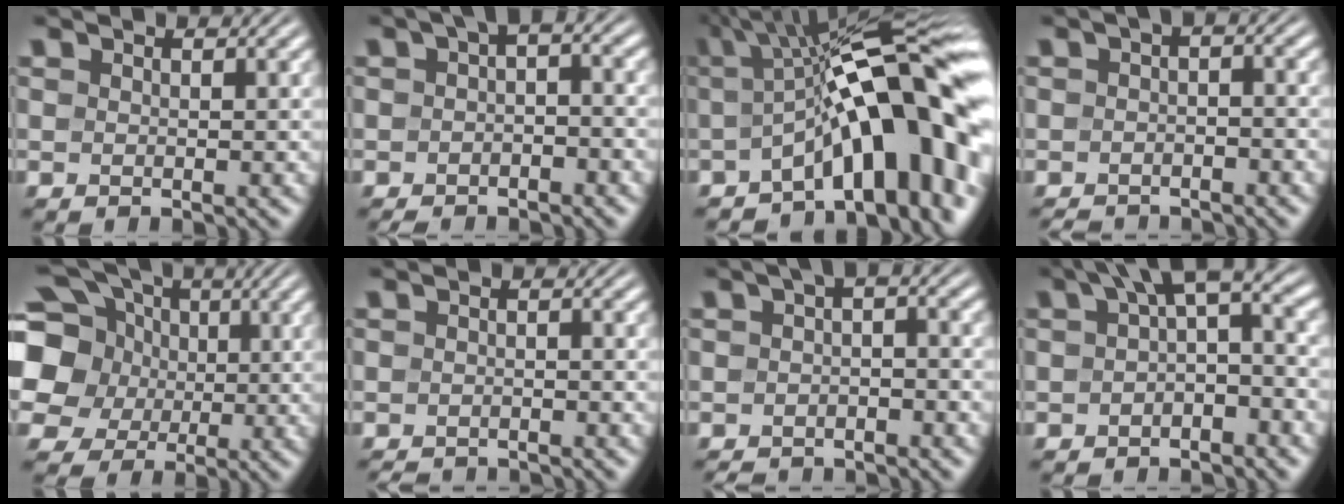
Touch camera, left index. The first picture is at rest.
{"total": 3.4, "force": [-1.1, 1.7, 2.8], "torque": [-0.037, 0.009, -0.027]}
{"total": 15.3, "force": [-1.9, 5.3, 14.2], "torque": [-0.161, 0.023, -0.037]}
{"total": 3.0, "force": [-2.2, 1.0, 1.7], "torque": [-0.025, 0.000, -0.041]}
{"total": 13.9, "force": [2.7, 12.1, 6.3], "torque": [-0.170, 0.023, 0.017]}
{"total": 2.9, "force": [-2.8, 0.4, 0.7], "torque": [-0.011, -0.009, -0.046]}
{"total": 3.3, "force": [-1.9, 1.4, 2.3], "torque": [-0.031, 0.004, -0.039]}
{"total": 5.9, "force": [0.7, 2.6, 5.2], "torque": [-0.065, 0.016, -0.003]}